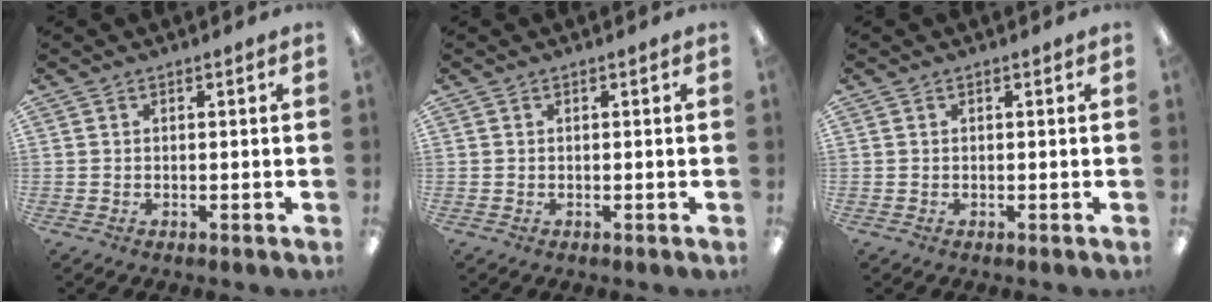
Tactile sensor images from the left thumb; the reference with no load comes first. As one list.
[{"total": 0.0}, {"total": 0.0}]